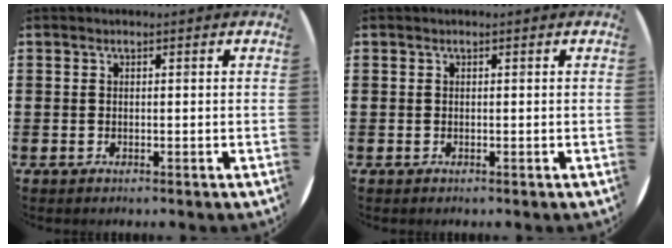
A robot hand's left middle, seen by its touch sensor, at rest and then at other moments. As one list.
[{"total": 0.0}]